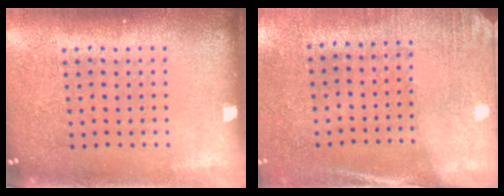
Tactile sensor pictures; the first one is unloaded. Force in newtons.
{"total": 2.6, "press": 2.3, "slide": 1.3}